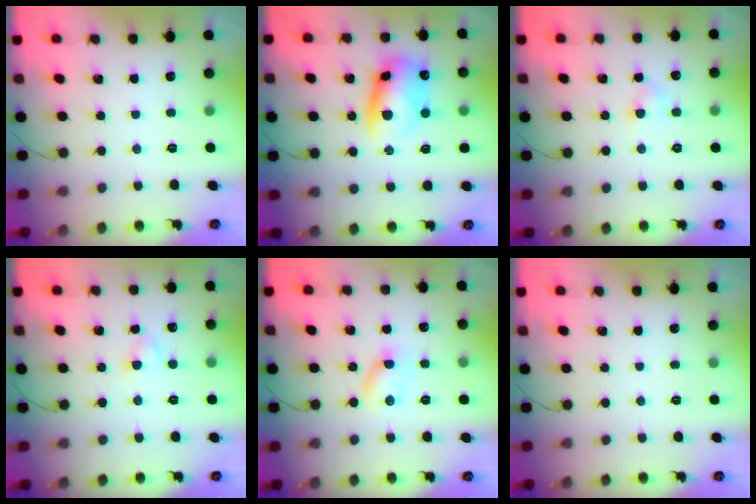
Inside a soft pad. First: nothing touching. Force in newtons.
{"total": 10.7, "press": 10.5, "slide": 2.0}
{"total": 3.6, "press": 3.4, "slide": 1.1}
{"total": 3.0, "press": 2.7, "slide": 1.2}
{"total": 5.0, "press": 4.9, "slide": 1.3}
{"total": 0.0}